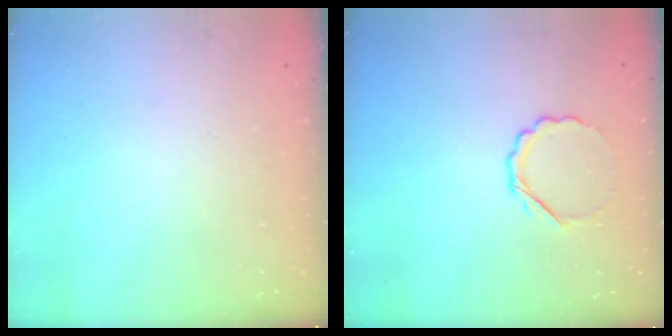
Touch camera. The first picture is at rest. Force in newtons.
{"total": 4.7, "press": 4.6, "slide": 1.1}